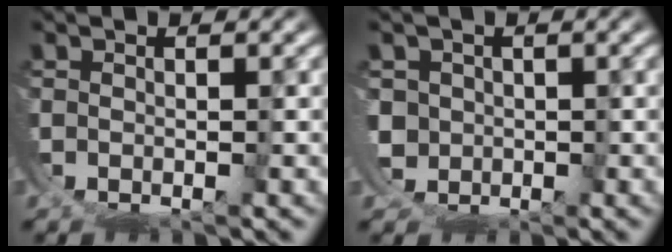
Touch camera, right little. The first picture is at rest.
{"total": 1.8, "force": [0.5, 1.4, -1.0], "torque": [-0.005, -0.027, 0.024]}